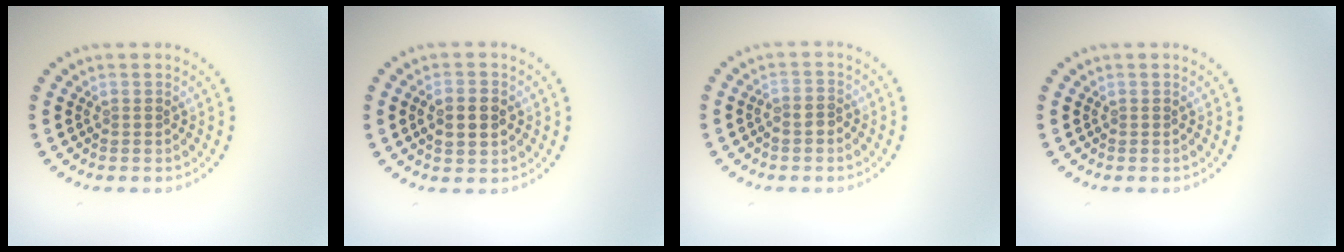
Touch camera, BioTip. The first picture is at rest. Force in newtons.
{"total": 3.0, "press": 3.0, "slide": 0.1}
{"total": 1.2, "press": 0.9, "slide": 0.7}
{"total": 0.0}